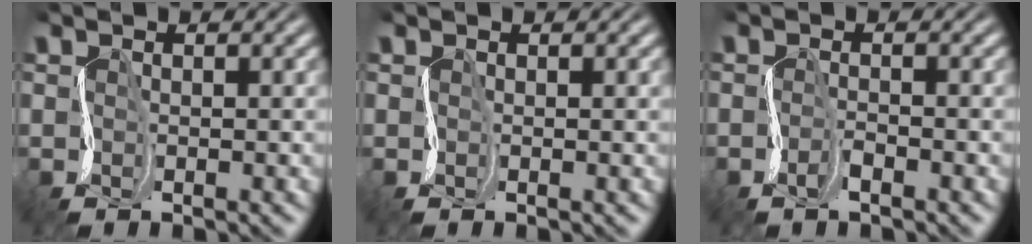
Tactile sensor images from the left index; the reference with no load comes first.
{"total": 0.0}
{"total": 0.7, "force": [-0.6, 0.3, 0.4], "torque": [-0.012, 0.004, -0.013]}